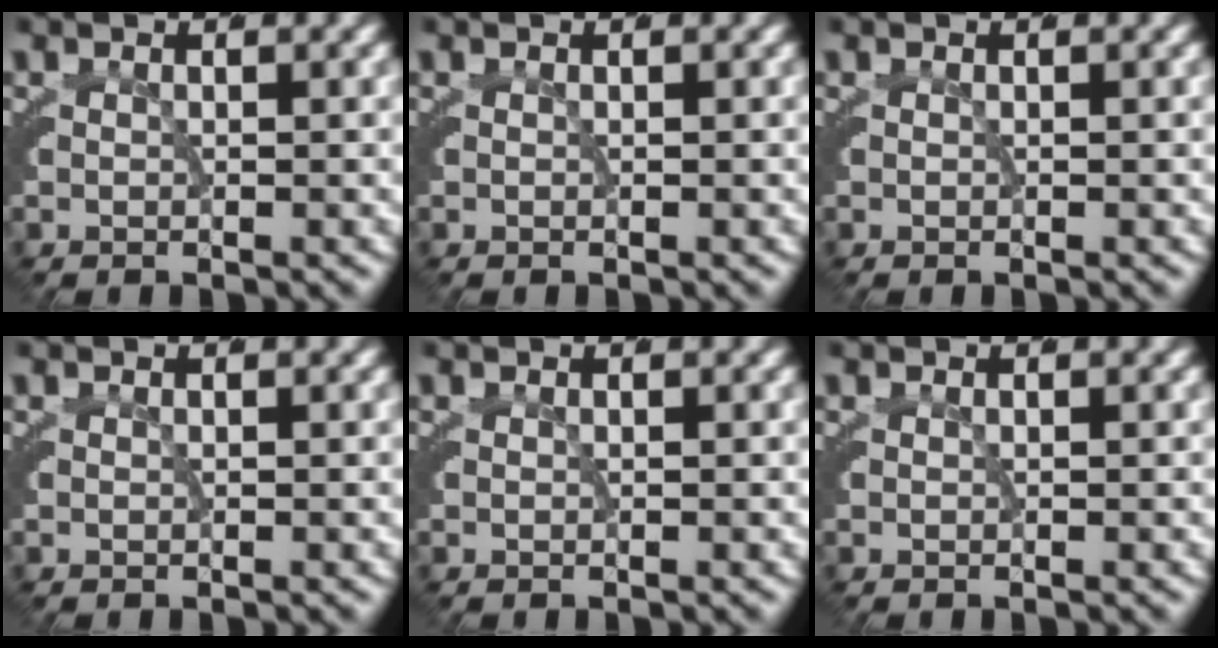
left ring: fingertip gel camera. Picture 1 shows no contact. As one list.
[{"total": 0.0}, {"total": 0.0}, {"total": 0.0}, {"total": 0.0}, {"total": 0.0}]